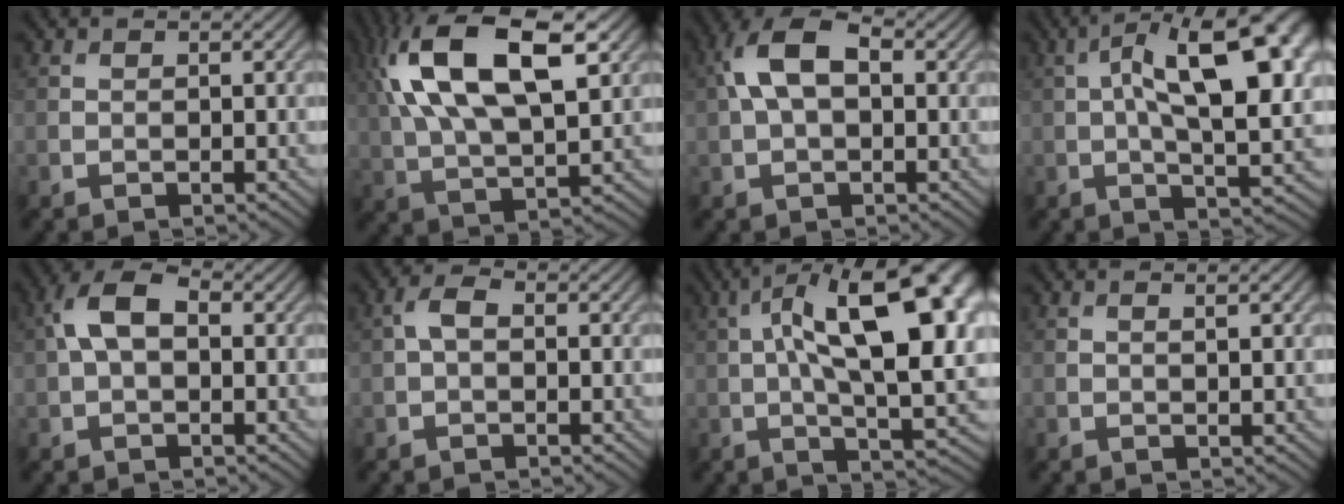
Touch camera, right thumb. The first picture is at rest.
{"total": 16.5, "force": [6.0, 7.5, 13.4], "torque": [-0.278, 0.026, 0.100]}
{"total": 7.9, "force": [1.6, 4.4, 6.3], "torque": [-0.139, 0.020, 0.022]}
{"total": 17.3, "force": [3.2, 7.4, 15.3], "torque": [-0.224, 0.032, 0.038]}
{"total": 6.2, "force": [1.2, 3.6, 4.9], "torque": [-0.101, 0.018, 0.014]}
{"total": 2.5, "force": [0.2, 1.5, 2.0], "torque": [-0.042, 0.009, 0.000]}
{"total": 19.3, "force": [3.4, 7.9, 17.3], "torque": [-0.253, 0.036, 0.043]}
{"total": 1.2, "force": [0.5, 0.1, 1.1], "torque": [-0.018, 0.002, 0.009]}